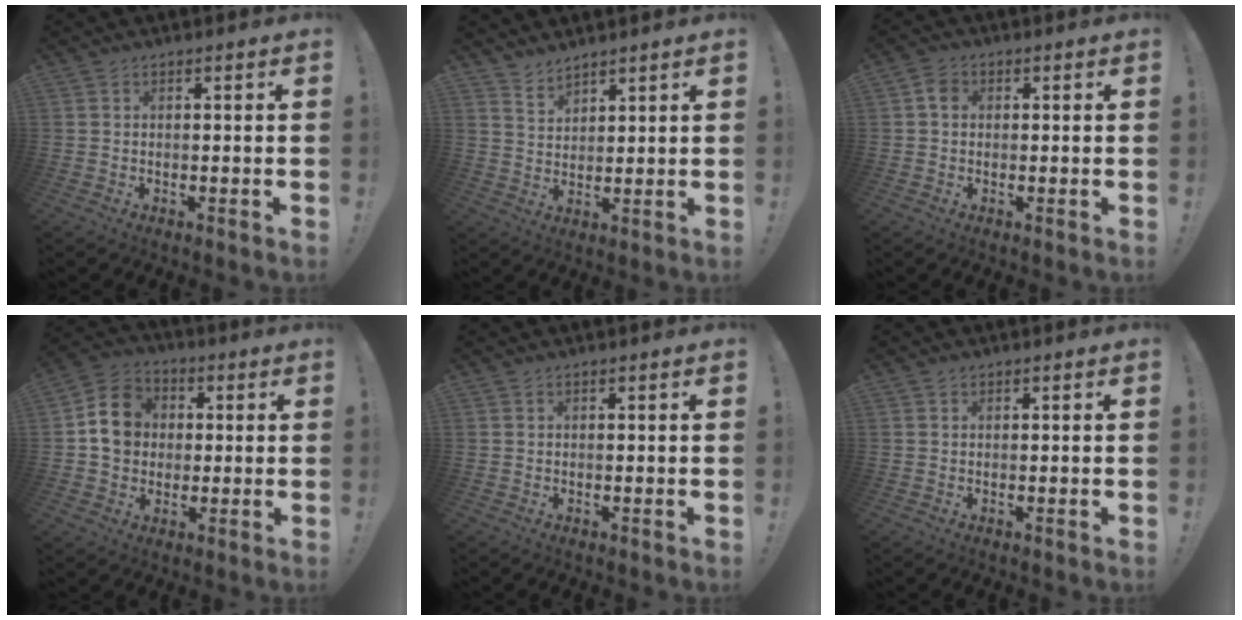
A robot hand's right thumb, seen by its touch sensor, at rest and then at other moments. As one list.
[{"total": 4.5, "force": [4.2, 1.5, 0.7], "torque": [-0.019, -0.028, 0.081]}, {"total": 3.4, "force": [0.6, 2.7, 1.9], "torque": [-0.029, 0.004, 0.011]}, {"total": 12.3, "force": [1.5, 10.9, 5.6], "torque": [-0.077, 0.015, 0.039]}, {"total": 0.0}, {"total": 0.5, "force": [0.4, 0.4, 0.1], "torque": [-0.002, 0.000, 0.007]}]